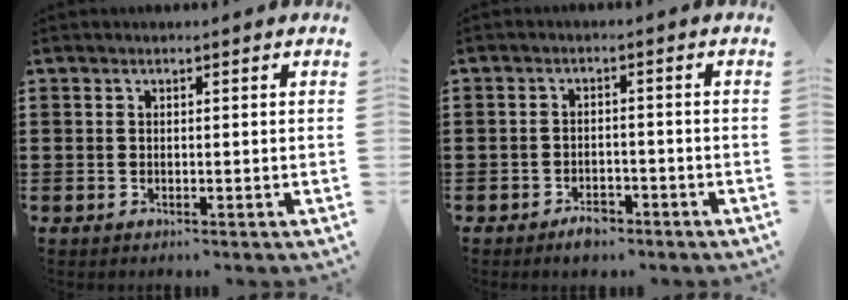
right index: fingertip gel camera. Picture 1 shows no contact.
{"total": 2.5, "force": [-2.1, 1.1, 0.9], "torque": [-0.017, 0.005, -0.041]}